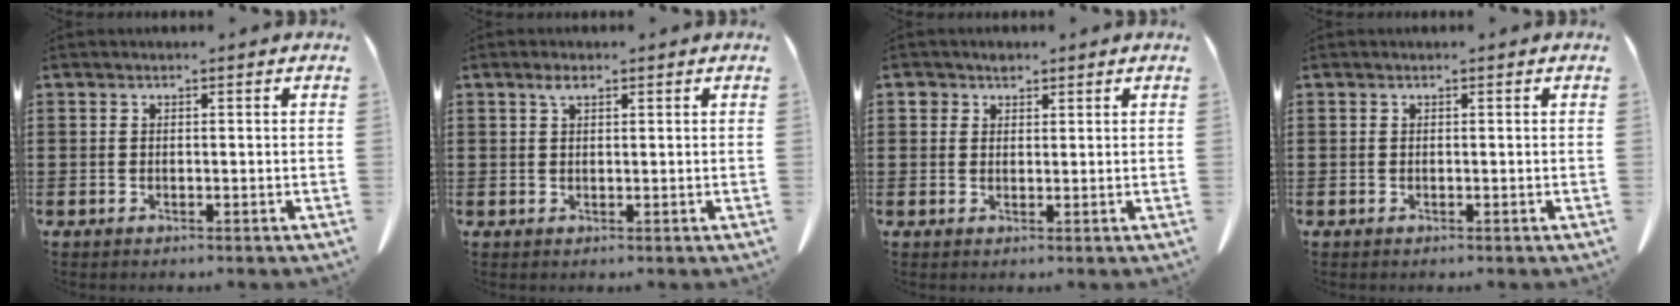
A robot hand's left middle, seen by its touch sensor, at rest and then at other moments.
{"total": 1.8, "force": [0.9, 0.7, 1.4], "torque": [-0.032, 0.001, 0.017]}
{"total": 2.0, "force": [1.5, 1.2, 0.6], "torque": [-0.008, -0.002, 0.028]}
{"total": 0.0}